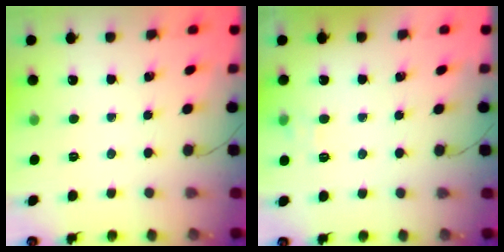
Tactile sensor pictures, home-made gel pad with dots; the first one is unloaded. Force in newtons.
{"total": 7.4, "press": 7.2, "slide": 1.5}